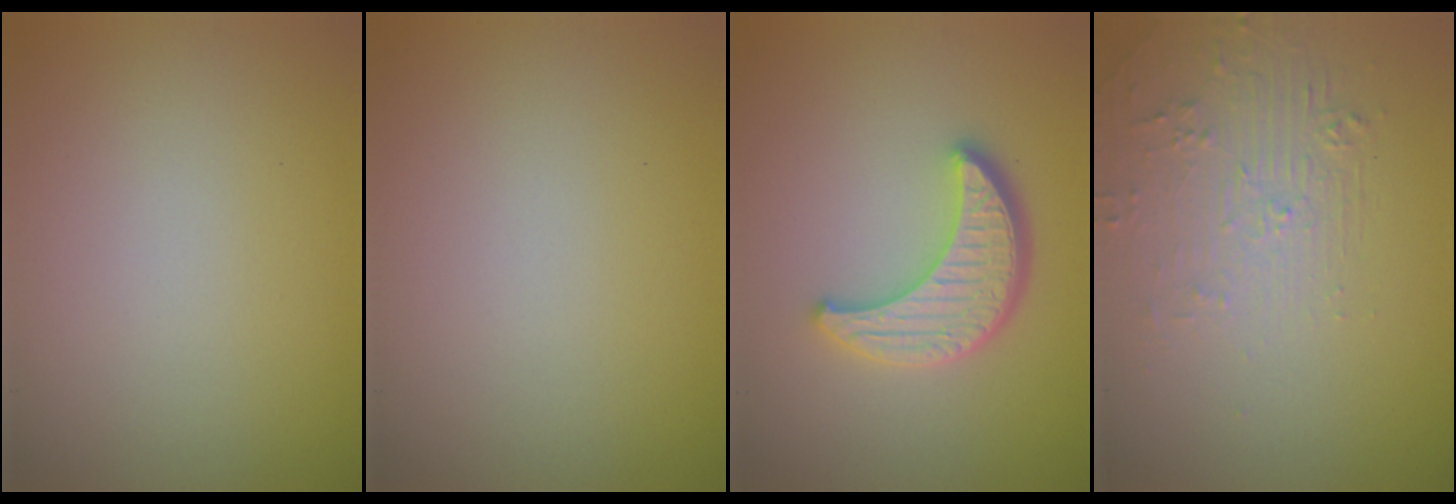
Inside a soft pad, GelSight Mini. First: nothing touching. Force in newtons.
{"total": 0.0}
{"total": 4.5, "press": 3.8, "slide": 2.5}
{"total": 2.1, "press": 0.9, "slide": 1.9}